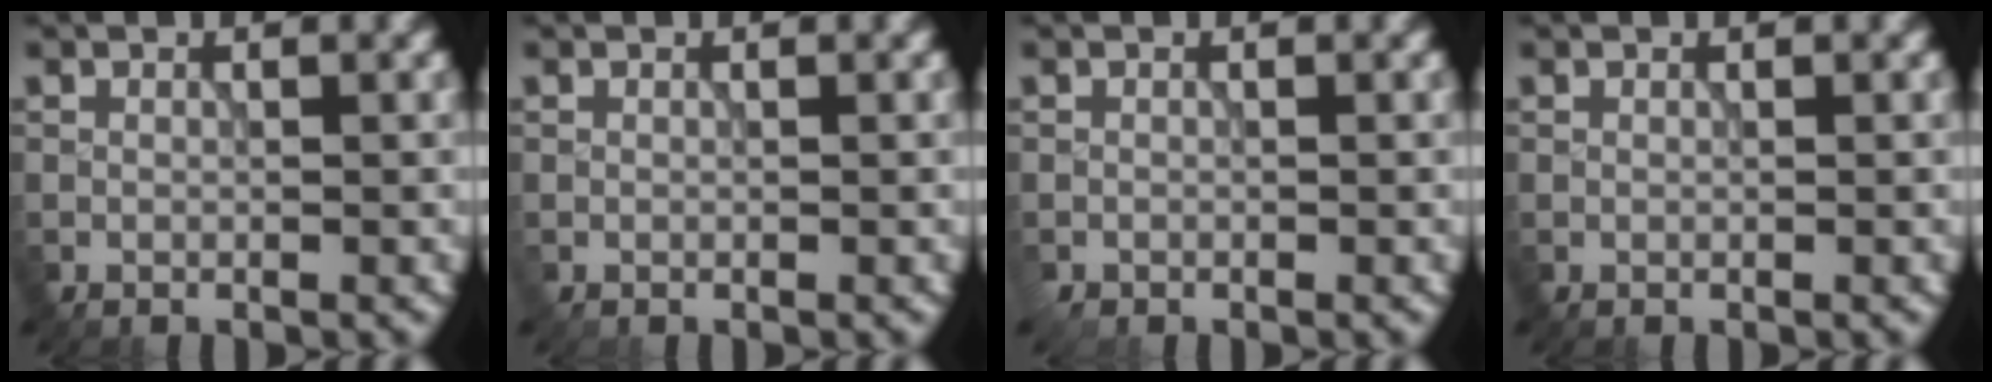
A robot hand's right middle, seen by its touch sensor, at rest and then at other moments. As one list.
[{"total": 0.0}, {"total": 0.9, "force": [-0.6, 0.5, 0.4], "torque": [-0.010, -0.003, -0.011]}, {"total": 0.0}]